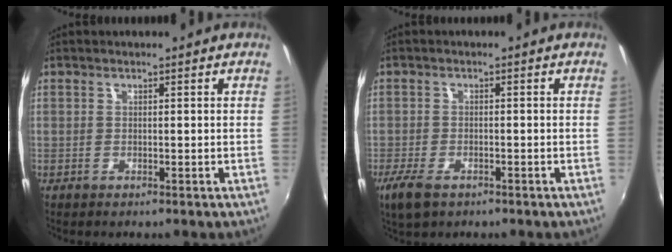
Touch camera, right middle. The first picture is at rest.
{"total": 5.4, "force": [-3.4, 2.5, 3.3], "torque": [-0.085, -0.018, -0.063]}